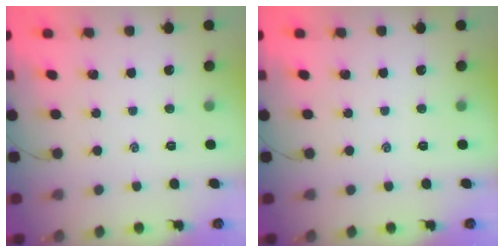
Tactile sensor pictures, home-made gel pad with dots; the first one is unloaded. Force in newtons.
{"total": 0.0}